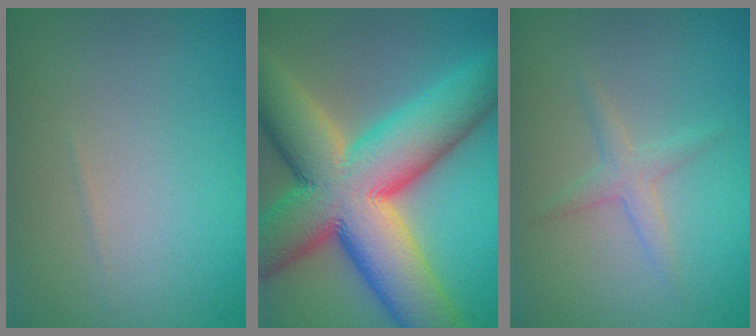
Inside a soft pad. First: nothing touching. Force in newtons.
{"total": 16.6, "press": 16.6, "slide": 0.9}
{"total": 1.7, "press": 1.6, "slide": 0.1}